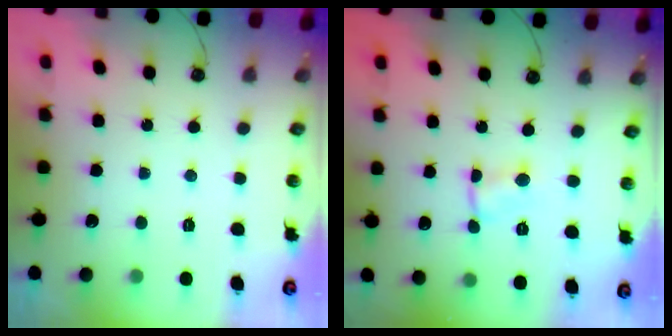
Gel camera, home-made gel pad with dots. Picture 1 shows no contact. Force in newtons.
{"total": 1.1, "press": 1.1, "slide": 0.2}